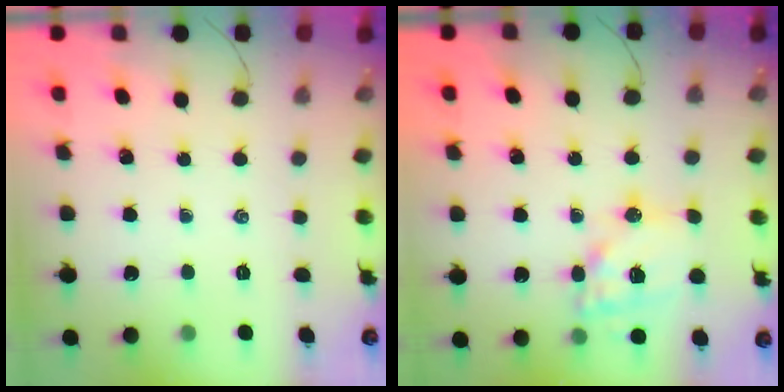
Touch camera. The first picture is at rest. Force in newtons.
{"total": 16.5, "press": 16.3, "slide": 2.6}